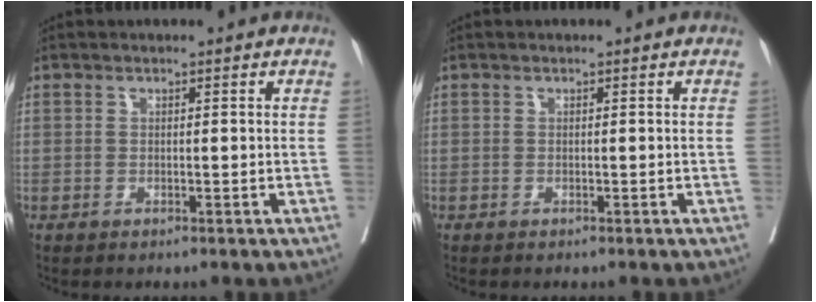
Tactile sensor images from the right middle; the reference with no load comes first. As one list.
[{"total": 0.0}]